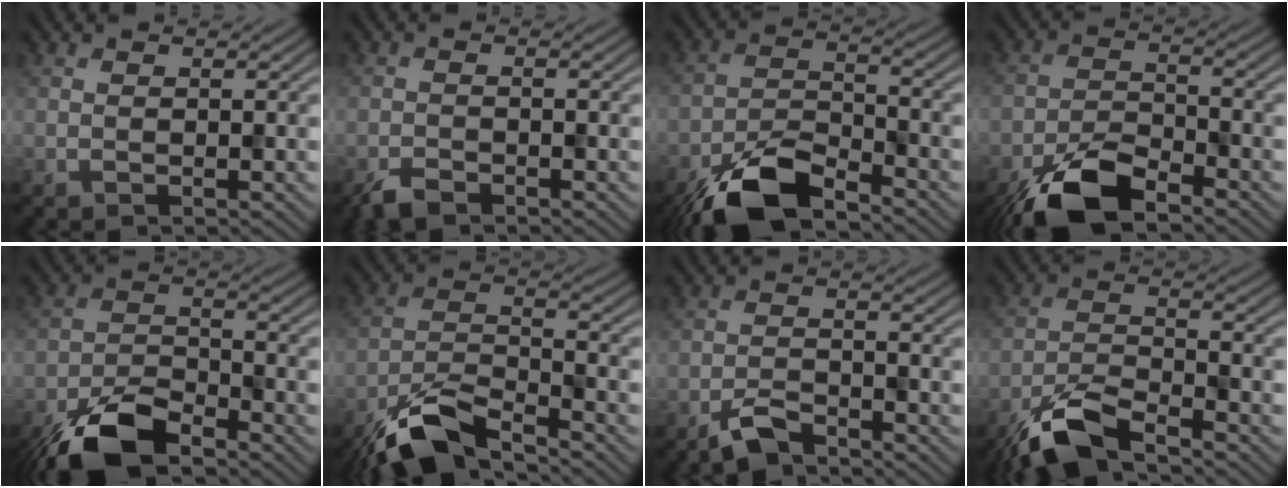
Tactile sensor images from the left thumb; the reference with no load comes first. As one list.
[{"total": 2.5, "force": [-2.0, 0.9, 1.1], "torque": [-0.023, -0.004, -0.043]}, {"total": 9.9, "force": [-7.2, 3.4, 5.9], "torque": [-0.105, -0.006, -0.150]}, {"total": 9.0, "force": [-6.4, 3.2, 5.5], "torque": [-0.101, -0.007, -0.132]}, {"total": 9.0, "force": [-6.6, 3.3, 5.2], "torque": [-0.094, -0.008, -0.137]}, {"total": 9.1, "force": [-6.8, 2.5, 5.4], "torque": [-0.103, -0.006, -0.141]}, {"total": 3.5, "force": [-2.9, 0.9, 1.8], "torque": [-0.037, 0.000, -0.065]}, {"total": 8.1, "force": [-6.0, 2.1, 5.0], "torque": [-0.099, -0.007, -0.127]}]